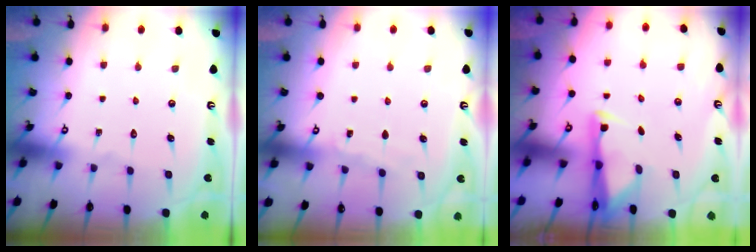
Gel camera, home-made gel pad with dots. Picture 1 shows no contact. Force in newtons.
{"total": 4.8, "press": 4.8, "slide": 0.6}
{"total": 2.6, "press": 2.5, "slide": 0.4}